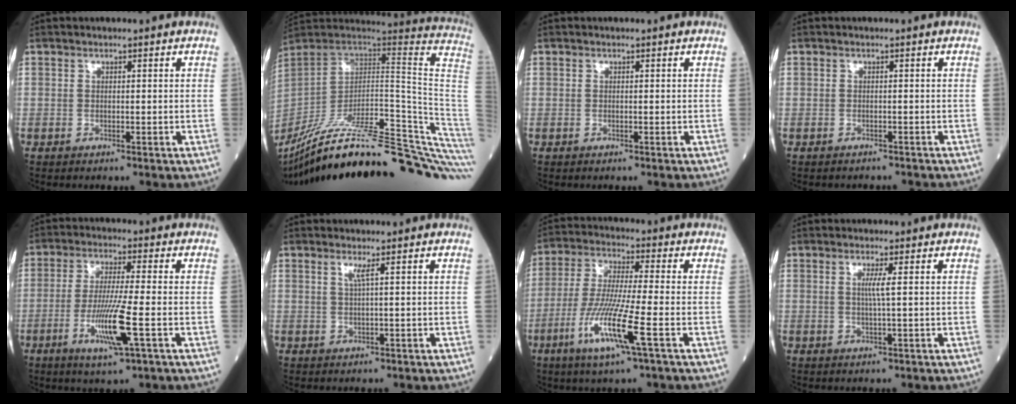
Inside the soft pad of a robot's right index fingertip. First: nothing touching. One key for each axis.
{"total": 39.6, "fx": -32.4, "fy": 2.1, "fz": 22.7, "tx": -0.226, "ty": -0.055, "tz": -0.458}
{"total": 0.0}
{"total": 2.7, "fx": -2.5, "fy": 1.1, "fz": 0.1, "tx": -0.002, "ty": 0.001, "tz": -0.036}
{"total": 8.9, "fx": -2.9, "fy": -0.3, "fz": 8.4, "tx": -0.168, "ty": -0.017, "tz": -0.056}
{"total": 1.3, "fx": 0.6, "fy": -0.5, "fz": 1.1, "tx": -0.030, "ty": -0.003, "tz": 0.013}
{"total": 11.3, "fx": -4.5, "fy": -0.3, "fz": 10.4, "tx": -0.215, "ty": -0.023, "tz": -0.090}
{"total": 2.0, "fx": 0.3, "fy": -0.6, "fz": 1.8, "tx": -0.040, "ty": -0.003, "tz": 0.006}